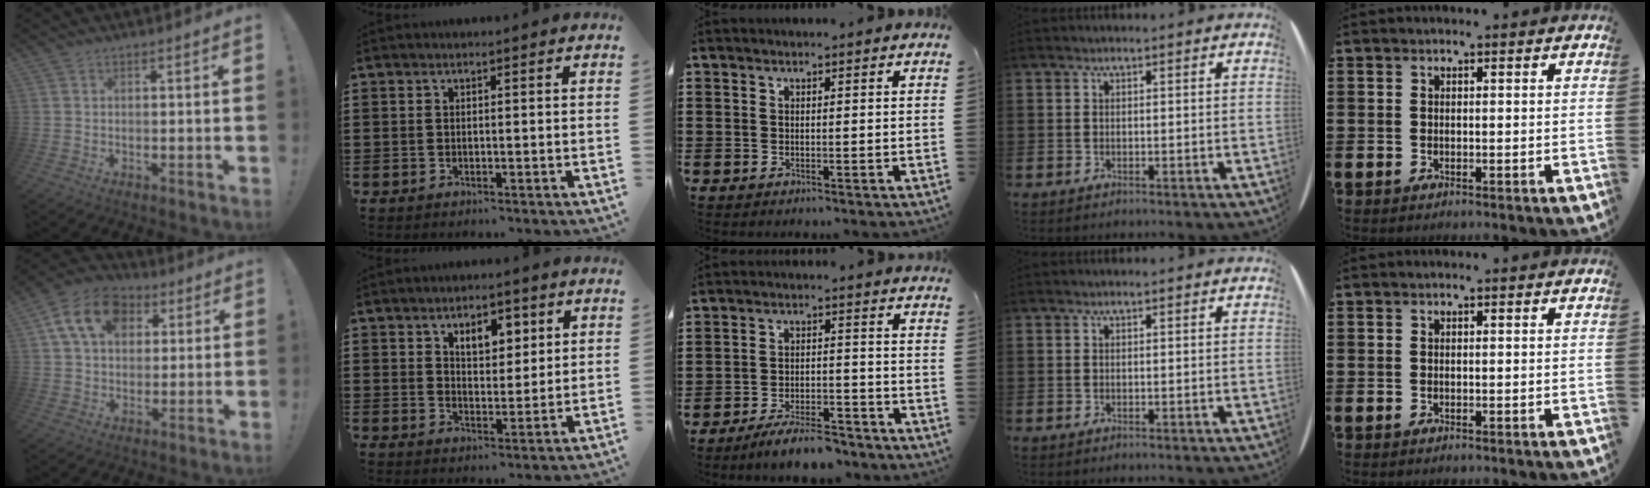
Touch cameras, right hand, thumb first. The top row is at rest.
{"thumb": {"total": 15.0, "force": [5.4, 11.0, 8.6], "torque": [-0.137, -0.005, 0.105]}, "index": {"total": 5.1, "force": [2.6, 2.9, 3.3], "torque": [-0.051, 0.003, 0.039]}, "middle": {"total": 6.0, "force": [-5.4, 0.7, 2.5], "torque": [-0.052, -0.005, -0.103]}}